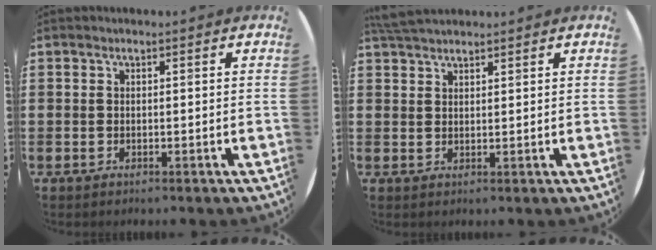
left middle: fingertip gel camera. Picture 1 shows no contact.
{"total": 3.2, "force": [2.9, 0.7, 1.0], "torque": [-0.025, 0.001, 0.056]}